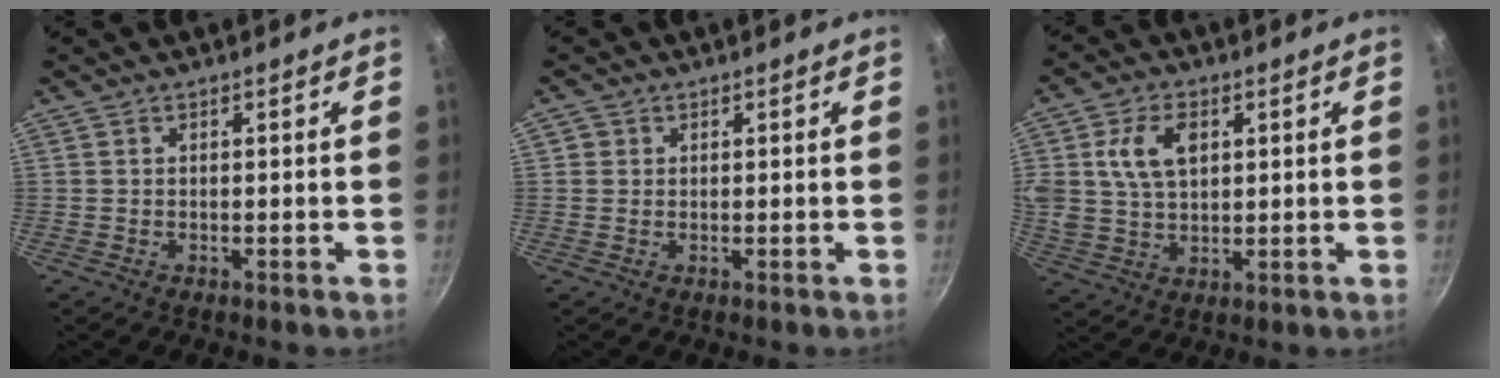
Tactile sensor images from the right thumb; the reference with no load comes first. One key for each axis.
{"total": 1.4, "fx": 0.3, "fy": 1.3, "fz": 0.3, "tx": 0.002, "ty": 0.000, "tz": 0.000}
{"total": 10.1, "fx": 2.9, "fy": 6.7, "fz": 7.0, "tx": -0.116, "ty": 0.000, "tz": 0.051}